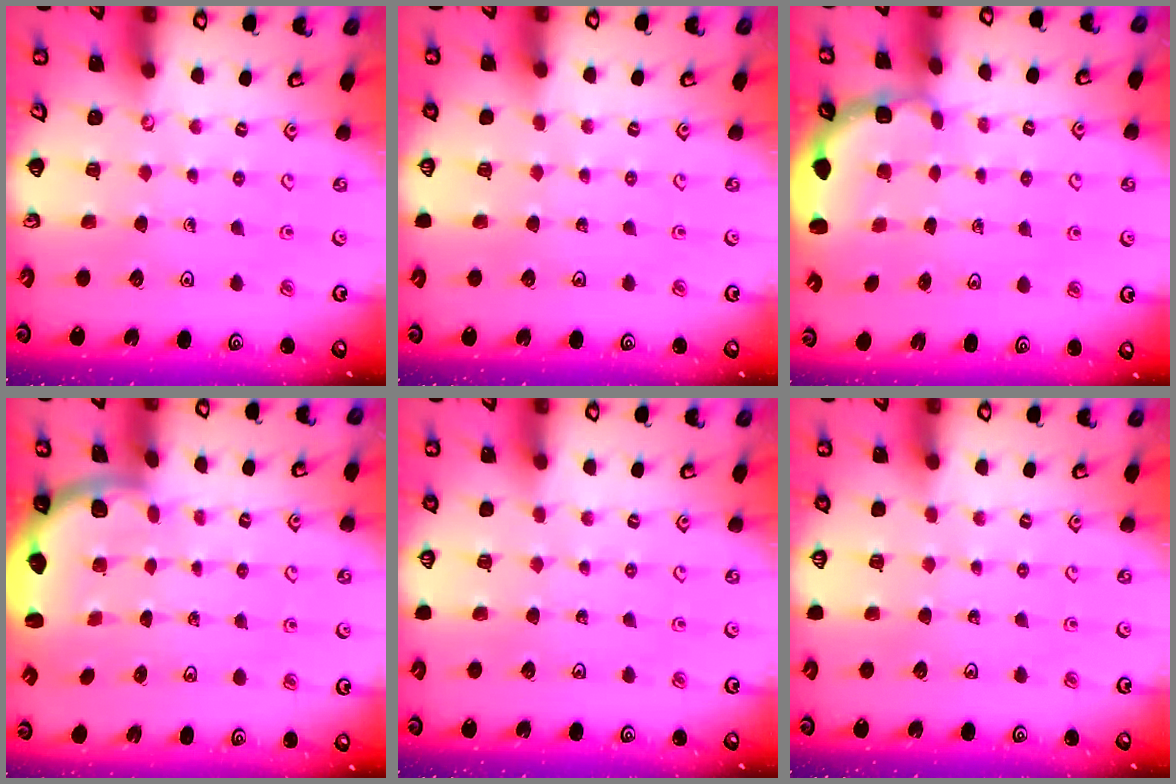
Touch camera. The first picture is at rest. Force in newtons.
{"total": 0.0}
{"total": 2.8, "press": 2.4, "slide": 1.4}
{"total": 2.2, "press": 2.1, "slide": 0.7}
{"total": 0.0}
{"total": 0.0}